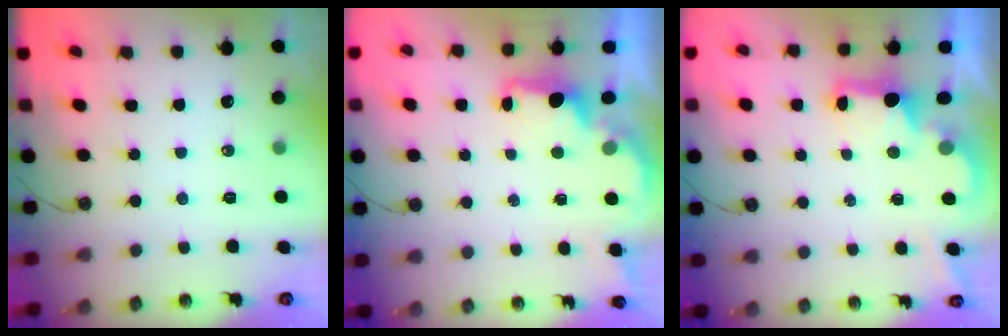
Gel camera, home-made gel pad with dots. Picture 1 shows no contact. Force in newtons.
{"total": 2.7, "press": 2.6, "slide": 0.6}
{"total": 2.3, "press": 2.2, "slide": 0.8}